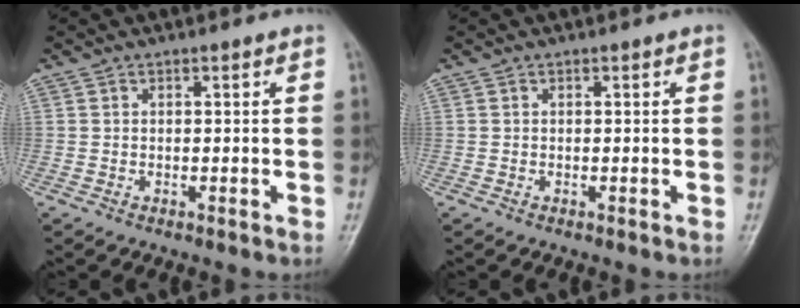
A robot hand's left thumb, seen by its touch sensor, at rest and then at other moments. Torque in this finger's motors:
{"motor_torque": [0.00, 0.00, 0.00, -0.01, 0.00]}